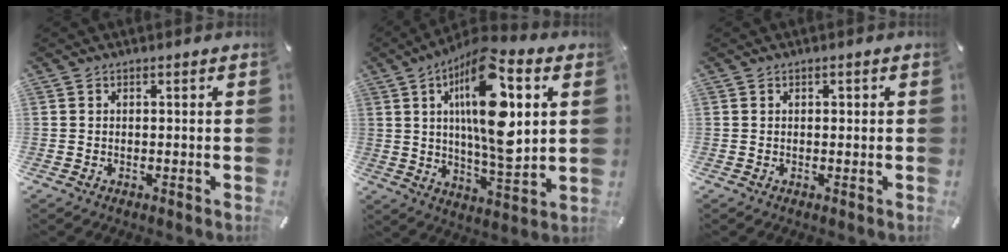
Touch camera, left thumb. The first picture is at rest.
{"total": 20.8, "force": [5.6, 7.3, 18.6], "torque": [-0.344, -0.029, 0.077]}
{"total": 0.5, "force": [0.0, 0.5, 0.1], "torque": [-0.004, 0.003, 0.000]}